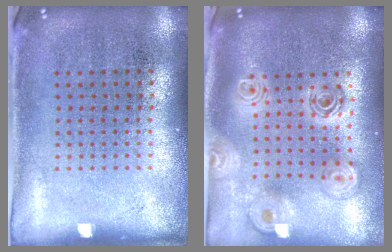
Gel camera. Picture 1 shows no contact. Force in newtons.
{"total": 2.3, "press": 1.8, "slide": 1.4}